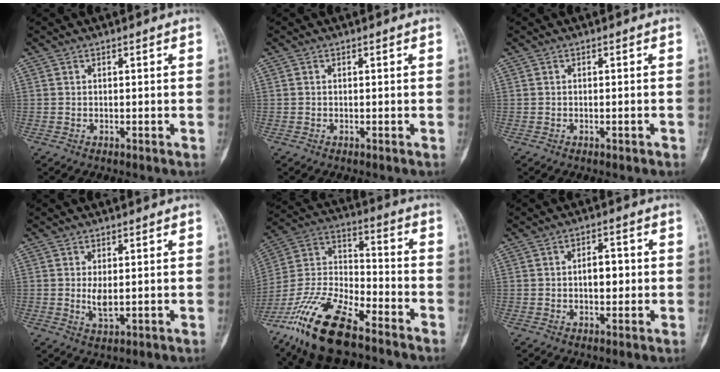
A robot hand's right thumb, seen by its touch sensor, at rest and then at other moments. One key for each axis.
{"total": 0.0}
{"total": 0.8, "fx": -0.4, "fy": 0.3, "fz": 0.7, "tx": -0.013, "ty": 0.000, "tz": -0.003}
{"total": 3.0, "fx": 0.3, "fy": 1.2, "fz": 2.7, "tx": -0.050, "ty": -0.009, "tz": 0.011}
{"total": 20.1, "fx": -14.0, "fy": 7.2, "fz": 12.6, "tx": -0.270, "ty": 0.055, "tz": -0.262}
{"total": 4.7, "fx": 0.1, "fy": 2.7, "fz": 3.9, "tx": -0.044, "ty": 0.009, "tz": 0.000}